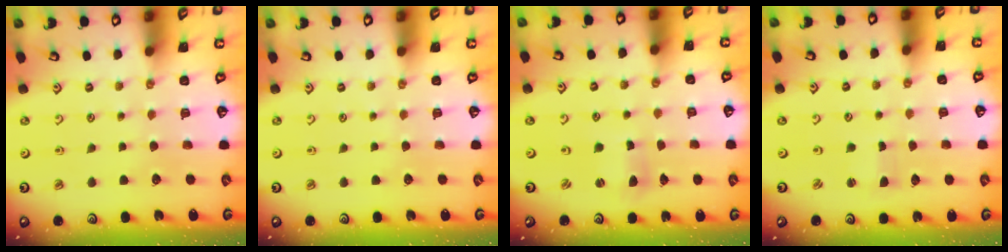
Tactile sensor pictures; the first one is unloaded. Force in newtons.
{"total": 0.0}
{"total": 2.5, "press": 2.5, "slide": 0.3}
{"total": 1.3, "press": 1.3, "slide": 0.1}